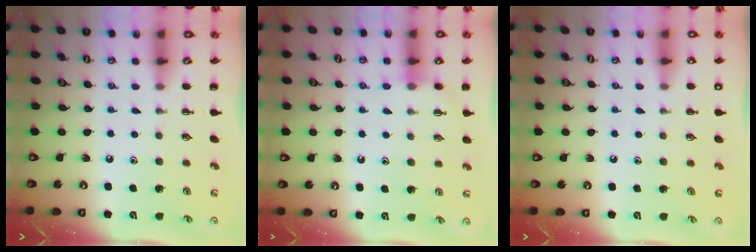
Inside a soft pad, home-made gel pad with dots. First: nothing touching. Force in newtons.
{"total": 4.5, "press": 4.3, "slide": 1.3}
{"total": 1.9, "press": 1.9, "slide": 0.2}